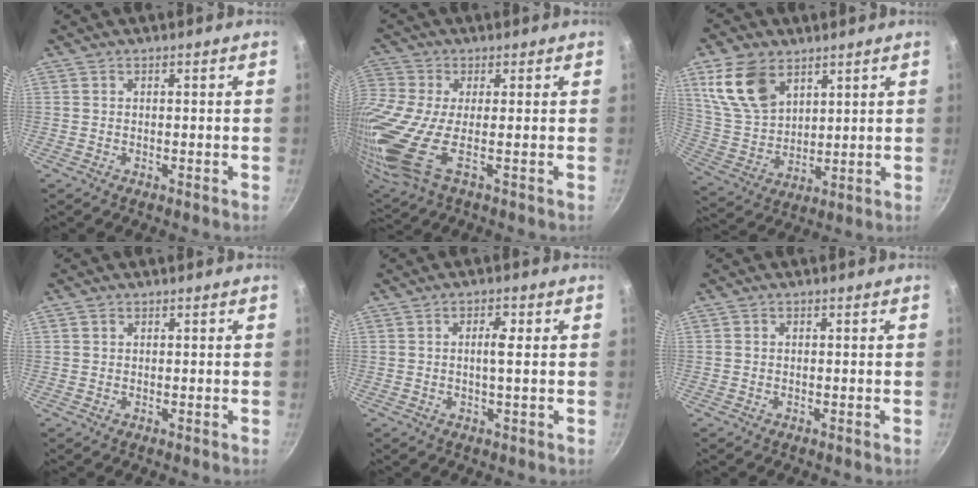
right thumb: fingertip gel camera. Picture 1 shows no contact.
{"total": 14.0, "force": [-2.1, 4.9, 13.0], "torque": [-0.304, -0.016, -0.048]}
{"total": 13.3, "force": [6.8, 8.3, 7.8], "torque": [-0.131, -0.027, 0.149]}
{"total": 1.0, "force": [0.4, 0.9, 0.3], "torque": [-0.003, 0.002, 0.005]}
{"total": 3.2, "force": [0.5, 0.8, 3.1], "torque": [-0.061, 0.002, 0.005]}
{"total": 0.6, "force": [0.0, 0.5, 0.2], "torque": [-0.004, 0.003, -0.001]}